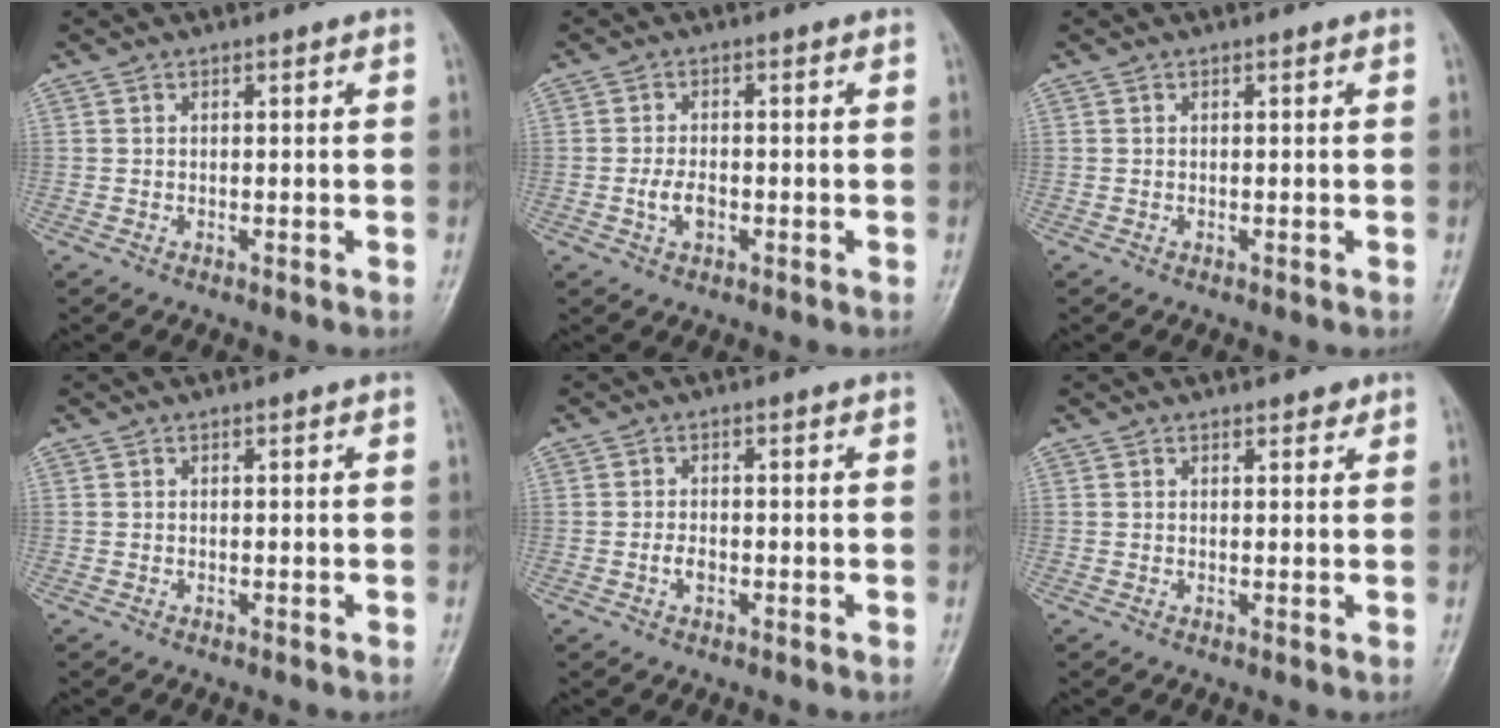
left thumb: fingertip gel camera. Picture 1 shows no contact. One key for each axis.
{"total": 3.5, "fx": -1.1, "fy": 2.1, "fz": 2.6, "tx": -0.047, "ty": 0.006, "tz": -0.021}
{"total": 0.0}
{"total": 0.0}
{"total": 2.0, "fx": -0.7, "fy": 1.3, "fz": 1.4, "tx": -0.023, "ty": 0.004, "tz": -0.015}
{"total": 1.5, "fx": 1.1, "fy": 0.7, "fz": 0.7, "tx": 0.000, "ty": -0.005, "tz": 0.011}